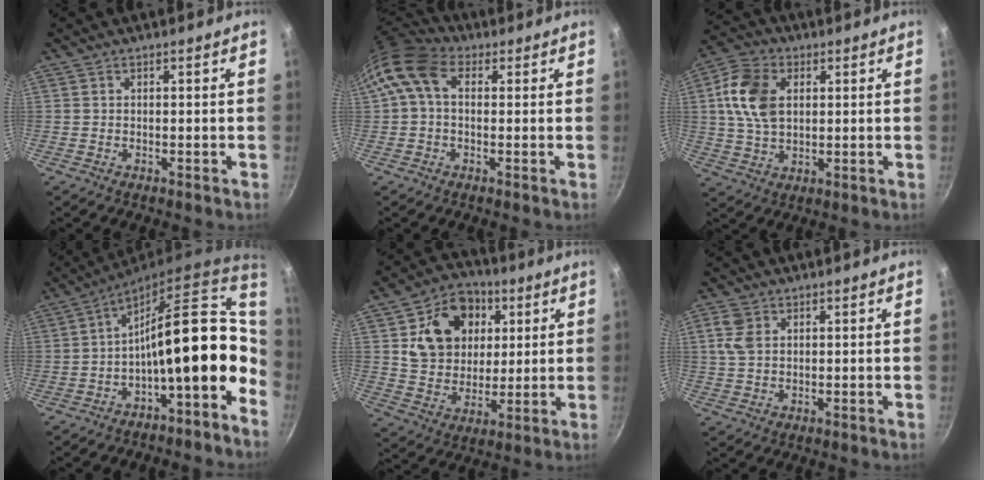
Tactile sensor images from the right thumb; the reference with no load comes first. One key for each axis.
{"total": 10.2, "fx": 2.1, "fy": 7.0, "fz": 7.1, "tx": -0.127, "ty": 0.020, "tz": 0.021}
{"total": 11.8, "fx": 2.5, "fy": 8.0, "fz": 8.3, "tx": -0.144, "ty": 0.006, "tz": 0.039}
{"total": 11.7, "fx": -1.4, "fy": 4.0, "fz": 10.9, "tx": -0.149, "ty": 0.027, "tz": -0.027}
{"total": 16.6, "fx": 4.8, "fy": 13.1, "fz": 8.9, "tx": -0.122, "ty": -0.004, "tz": 0.084}
{"total": 4.8, "fx": 1.6, "fy": 3.5, "fz": 3.0, "tx": -0.056, "ty": 0.000, "tz": 0.029}